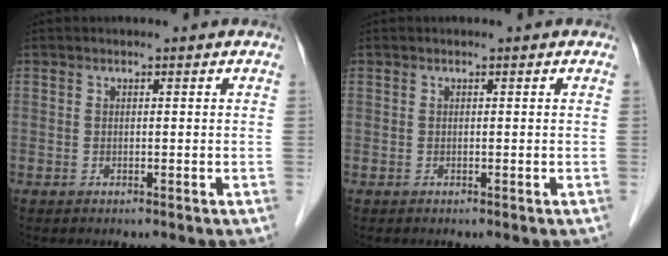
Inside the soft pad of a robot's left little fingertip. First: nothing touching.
{"total": 0.0}